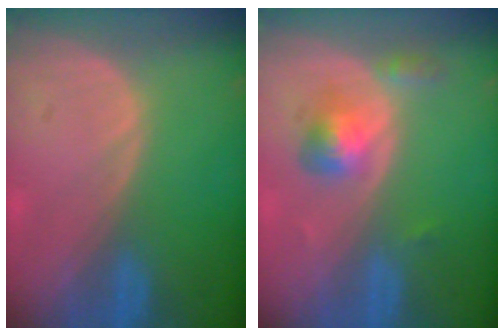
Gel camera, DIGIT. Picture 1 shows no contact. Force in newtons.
{"total": 4.0, "press": 4.0, "slide": 0.2}